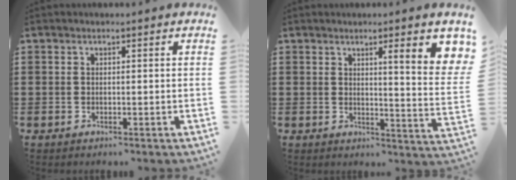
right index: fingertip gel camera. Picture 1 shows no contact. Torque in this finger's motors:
{"motor_torque": [0.41, 0.16, 0.39, 0.09]}